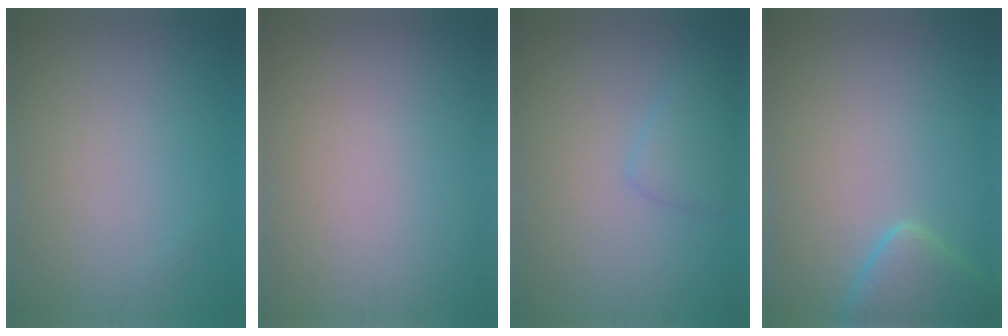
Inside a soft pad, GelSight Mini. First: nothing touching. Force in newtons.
{"total": 0.0}
{"total": 1.8, "press": 1.8, "slide": 0.2}
{"total": 3.5, "press": 3.5, "slide": 0.3}